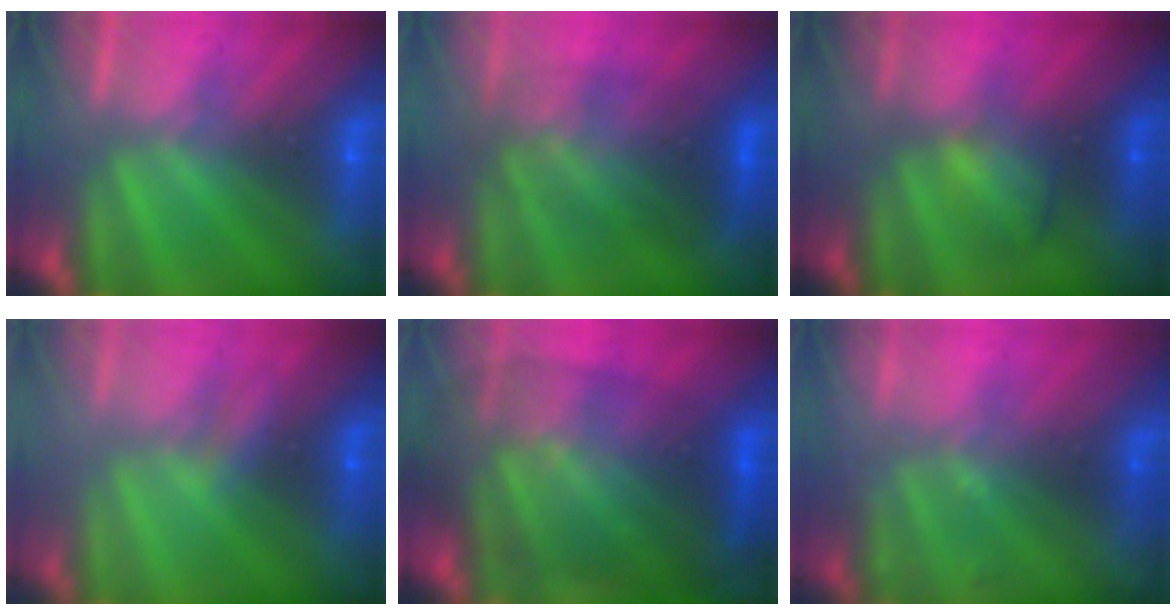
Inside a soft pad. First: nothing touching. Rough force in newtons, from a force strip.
{"total": 3.7}
{"total": 2.1}
{"total": 2.1}
{"total": 10.3}
{"total": 1.8}